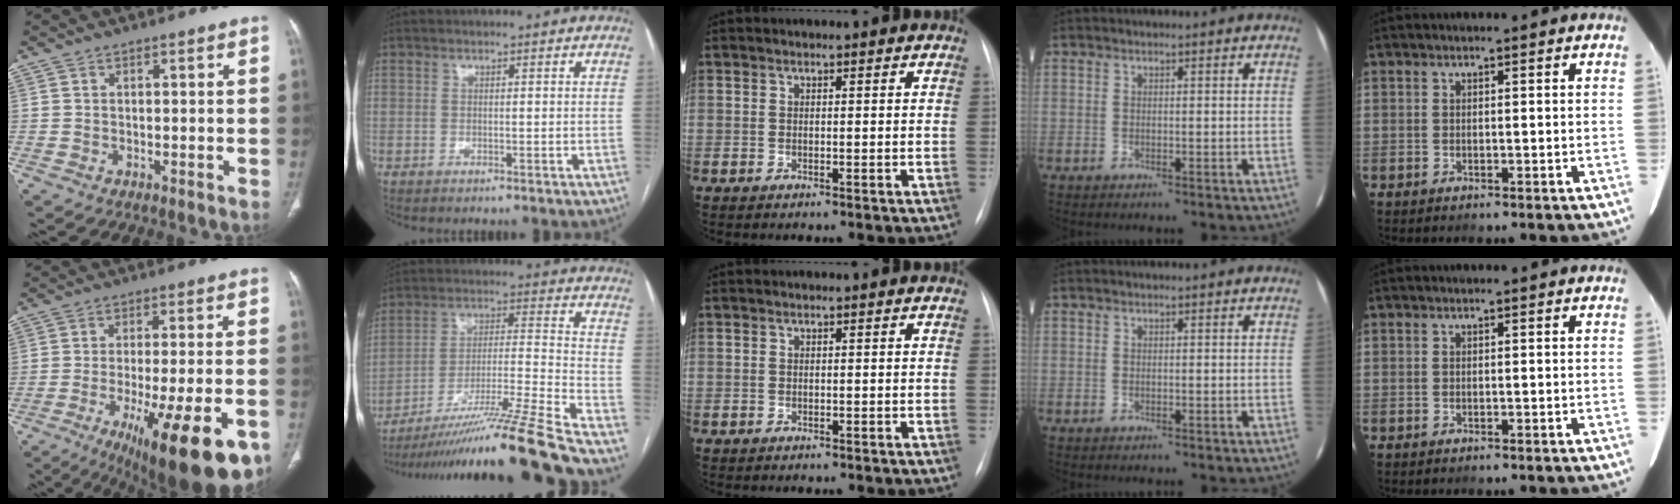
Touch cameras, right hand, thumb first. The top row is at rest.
{"thumb": {"total": 22.1, "force": [-10.3, 6.0, 18.6], "torque": [-0.227, 0.008, -0.144]}, "index": {"total": 22.4, "force": [-18.5, -3.1, 12.4], "torque": [-0.178, -0.023, -0.312]}}